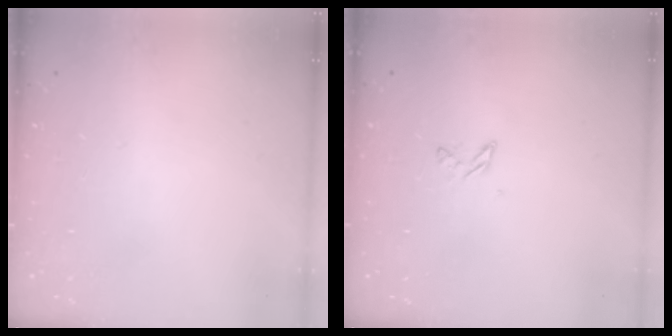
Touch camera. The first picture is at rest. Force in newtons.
{"total": 3.0, "press": 2.9, "slide": 0.4}